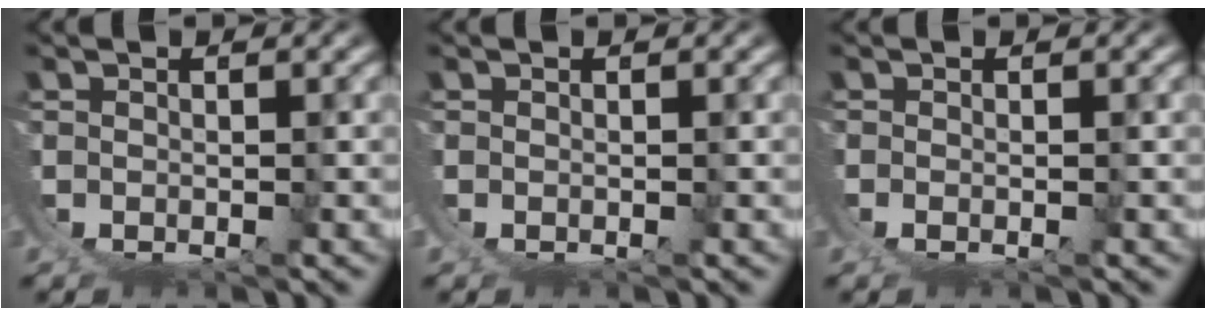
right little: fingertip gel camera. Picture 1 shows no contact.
{"total": 0.0}
{"total": 0.8, "force": [0.1, -0.4, 0.6], "torque": [-0.013, -0.002, 0.005]}